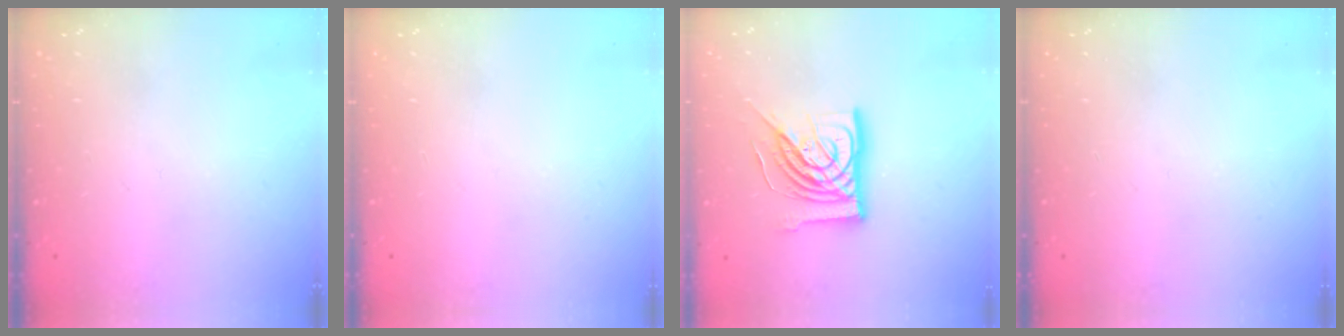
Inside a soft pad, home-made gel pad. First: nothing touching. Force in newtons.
{"total": 0.0}
{"total": 15.7, "press": 15.7, "slide": 1.5}
{"total": 0.0}